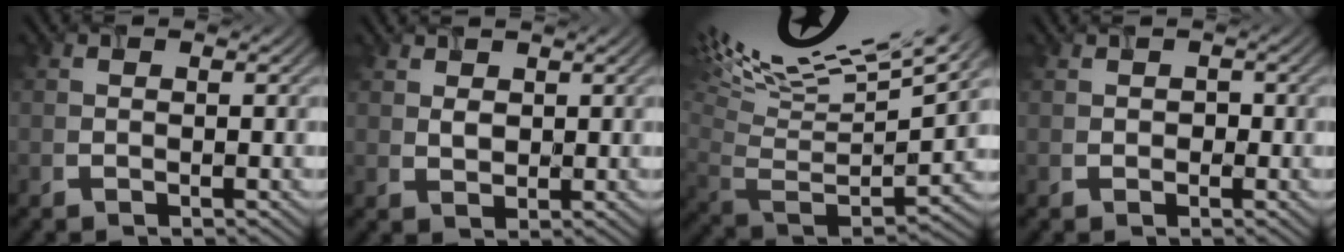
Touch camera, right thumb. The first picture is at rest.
{"total": 2.2, "force": [1.4, 1.4, 0.9], "torque": [-0.026, 0.005, 0.030]}
{"total": 15.3, "force": [8.5, 5.0, 11.7], "torque": [-0.265, 0.035, 0.136]}
{"total": 1.0, "force": [0.2, 0.9, 0.2], "torque": [-0.005, 0.005, 0.006]}